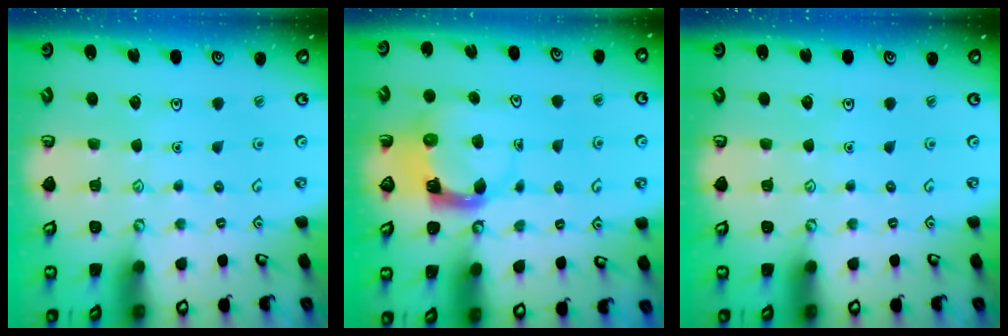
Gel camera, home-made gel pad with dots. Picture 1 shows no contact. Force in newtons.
{"total": 3.9, "press": 3.9, "slide": 0.6}
{"total": 0.0}